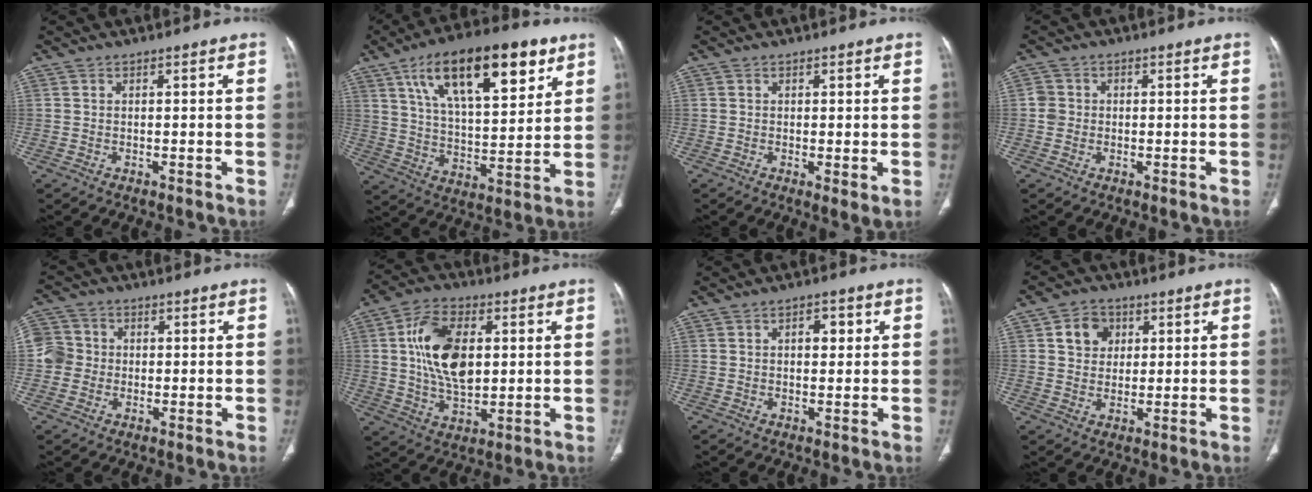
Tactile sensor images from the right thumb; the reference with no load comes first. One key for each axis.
{"total": 22.8, "fx": 11.5, "fy": 9.3, "fz": 17.3, "tx": -0.252, "ty": -0.024, "tz": 0.195}
{"total": 2.1, "fx": -0.1, "fy": 0.6, "fz": 2.0, "tx": -0.037, "ty": -0.011, "tz": -0.005}
{"total": 2.6, "fx": -0.2, "fy": 2.5, "fz": 0.8, "tx": -0.001, "ty": 0.008, "tz": -0.007}
{"total": 6.3, "fx": -0.3, "fy": 6.1, "fz": 1.7, "tx": -0.017, "ty": 0.013, "tz": -0.013}
{"total": 14.9, "fx": 2.5, "fy": 8.7, "fz": 11.9, "tx": -0.202, "ty": -0.003, "tz": 0.047}
{"total": 3.2, "fx": 0.9, "fy": 1.9, "fz": 2.4, "tx": -0.021, "ty": 0.001, "tz": 0.009}
{"total": 6.1, "fx": 2.0, "fy": 5.1, "fz": 2.7, "tx": -0.017, "ty": -0.004, "tz": 0.030}